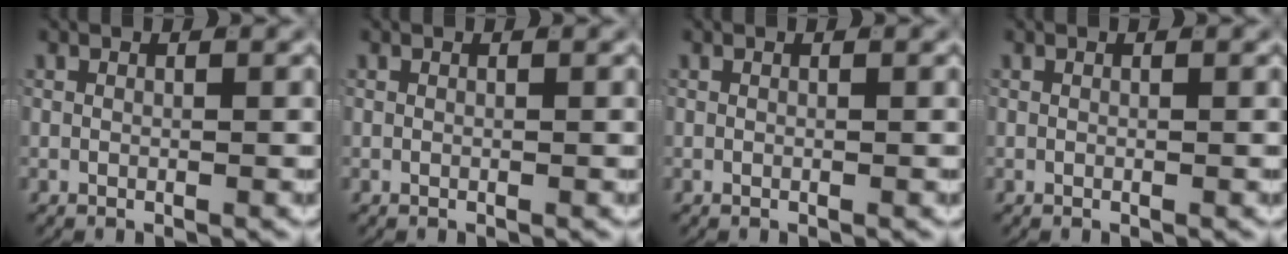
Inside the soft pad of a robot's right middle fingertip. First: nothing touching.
{"total": 0.0}
{"total": 0.0}
{"total": 0.0}